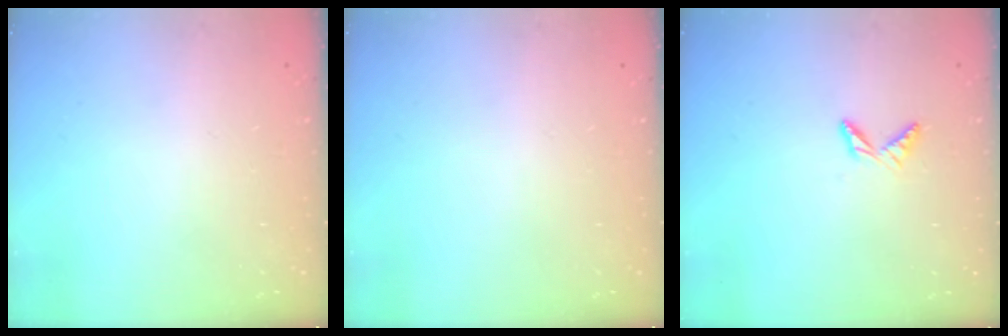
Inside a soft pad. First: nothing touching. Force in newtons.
{"total": 0.0}
{"total": 4.7, "press": 4.7, "slide": 0.4}